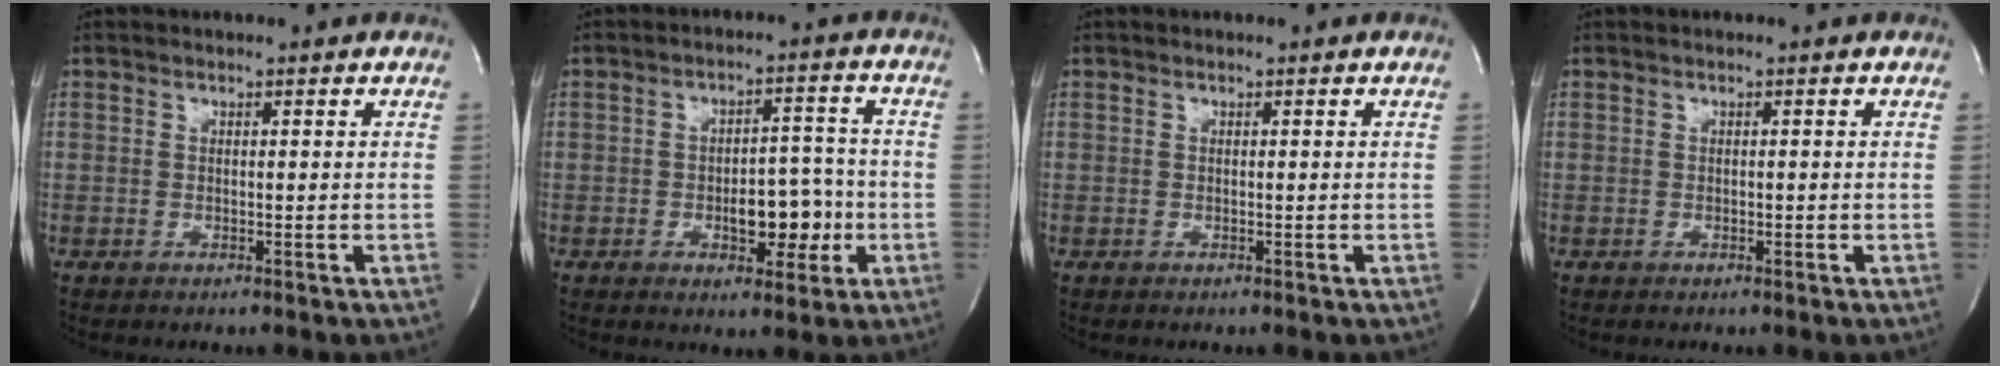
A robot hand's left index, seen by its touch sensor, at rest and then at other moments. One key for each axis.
{"total": 7.2, "fx": -2.7, "fy": 3.5, "fz": 5.7, "tx": -0.074, "ty": 0.009, "tz": -0.035}
{"total": 0.0}
{"total": 0.8, "fx": -0.8, "fy": 0.2, "fz": 0.2, "tx": 0.000, "ty": -0.004, "tz": -0.014}